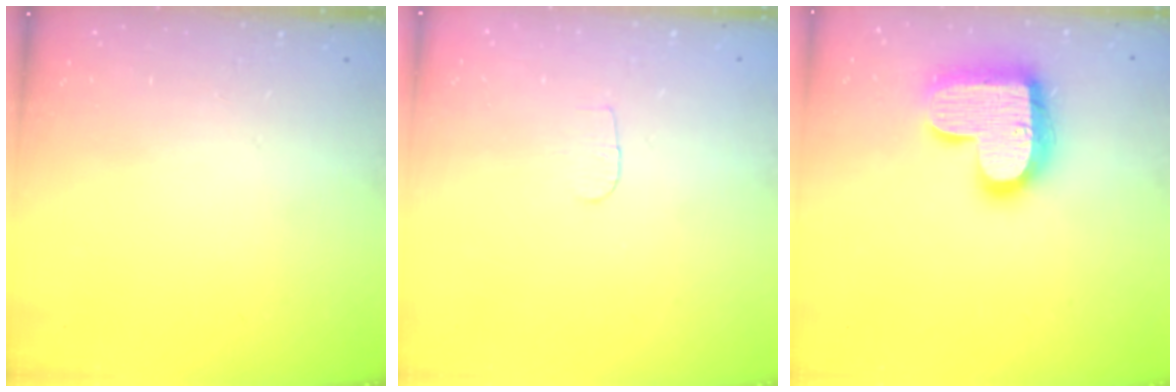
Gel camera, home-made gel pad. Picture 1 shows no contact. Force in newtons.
{"total": 2.9, "press": 2.8, "slide": 0.3}
{"total": 18.9, "press": 18.9, "slide": 1.1}